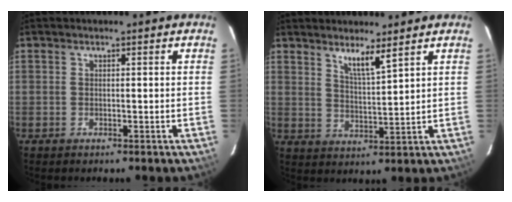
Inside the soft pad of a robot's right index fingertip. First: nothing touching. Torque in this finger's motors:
{"motor_torque": [0.18, 0.25, 0.05, 0.03]}